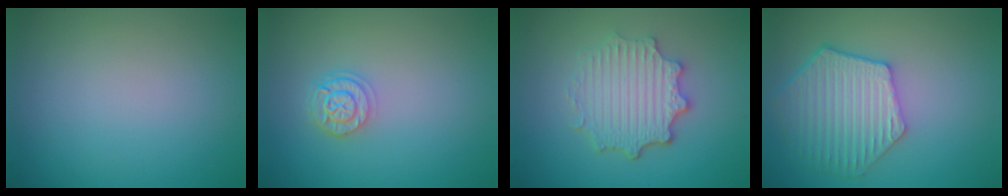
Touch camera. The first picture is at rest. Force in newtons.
{"total": 2.5, "press": 2.0, "slide": 1.4}
{"total": 5.0, "press": 3.9, "slide": 3.2}
{"total": 5.7, "press": 5.1, "slide": 2.6}